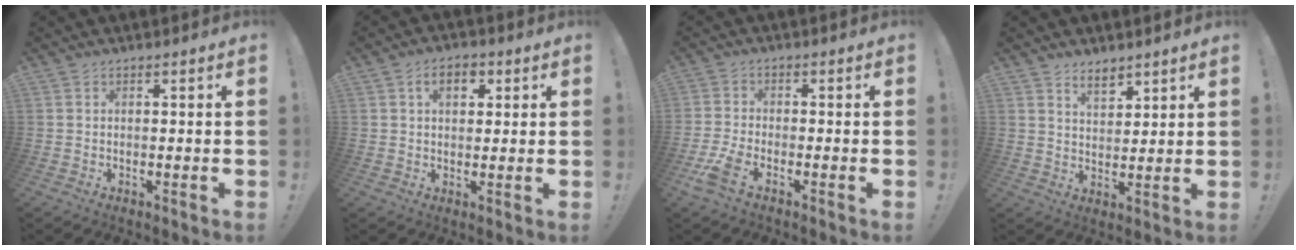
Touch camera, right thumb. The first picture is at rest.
{"total": 5.8, "force": [2.1, 3.7, 4.0], "torque": [-0.053, 0.002, 0.032]}
{"total": 6.2, "force": [-3.9, 2.3, 4.2], "torque": [-0.110, 0.000, -0.071]}
{"total": 5.4, "force": [4.4, 2.5, 1.8], "torque": [-0.027, -0.029, 0.080]}